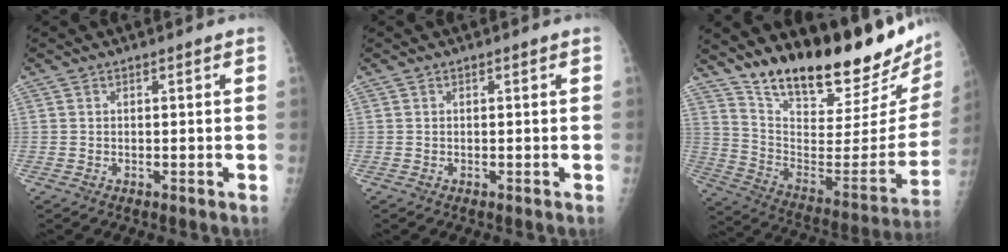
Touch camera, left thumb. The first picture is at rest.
{"total": 0.0}
{"total": 27.9, "force": [22.8, 6.7, 14.6], "torque": [-0.204, -0.142, 0.343]}